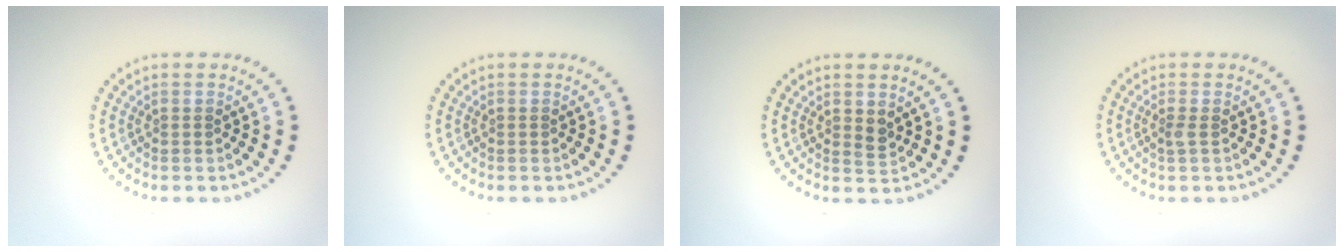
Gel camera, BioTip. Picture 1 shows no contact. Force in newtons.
{"total": 0.0}
{"total": 1.1, "press": 1.0, "slide": 0.4}
{"total": 0.7, "press": 0.5, "slide": 0.4}